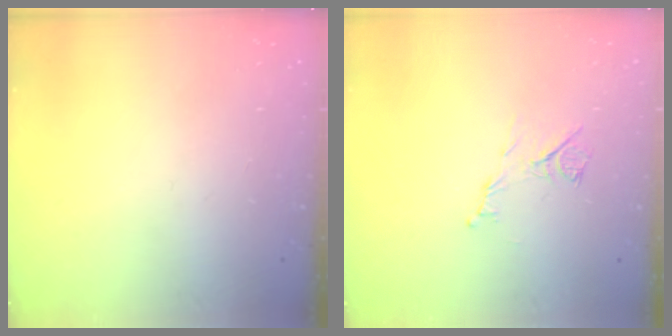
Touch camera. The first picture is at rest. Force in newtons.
{"total": 7.2, "press": 7.1, "slide": 0.8}